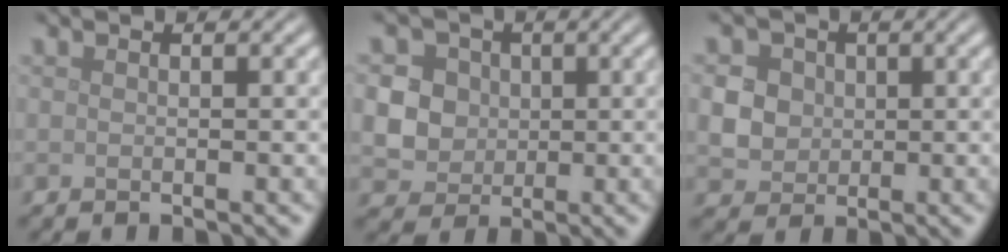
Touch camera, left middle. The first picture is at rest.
{"total": 6.9, "force": [1.3, 6.1, 2.8], "torque": [-0.051, 0.024, 0.016]}
{"total": 4.3, "force": [0.7, 3.9, 1.8], "torque": [-0.039, 0.012, 0.013]}